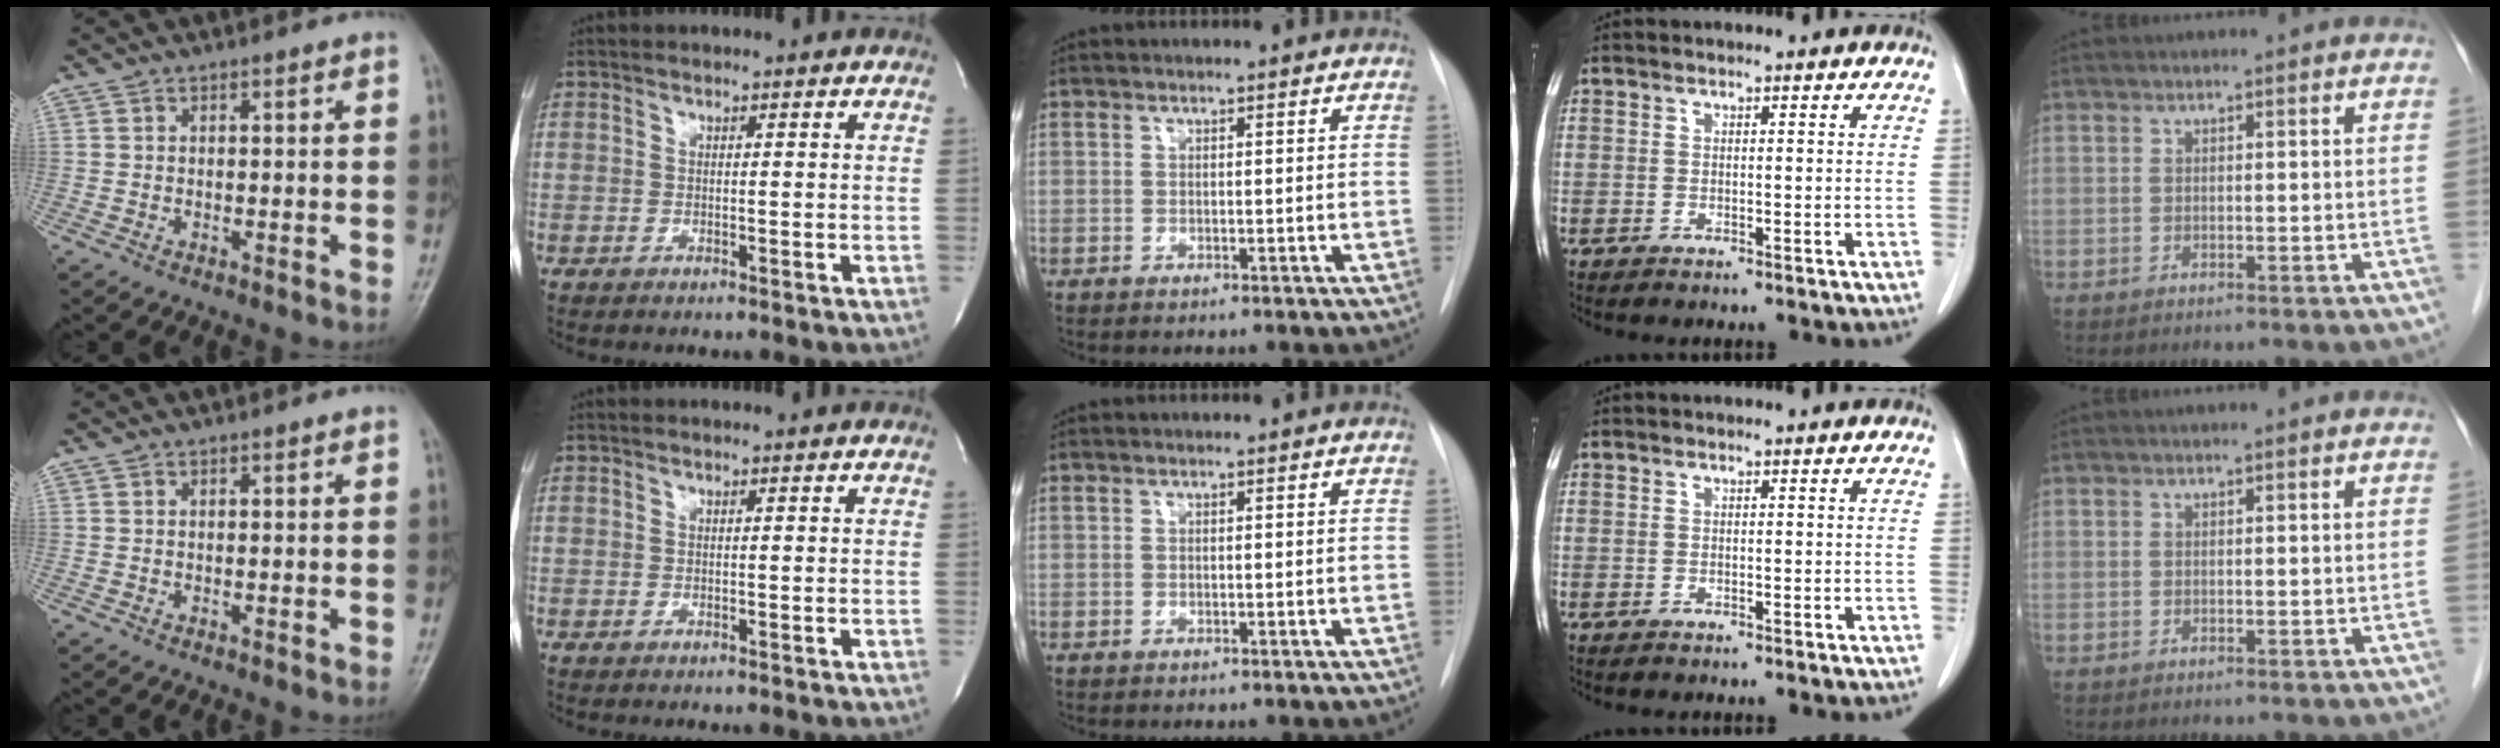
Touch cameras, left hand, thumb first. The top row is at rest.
{}